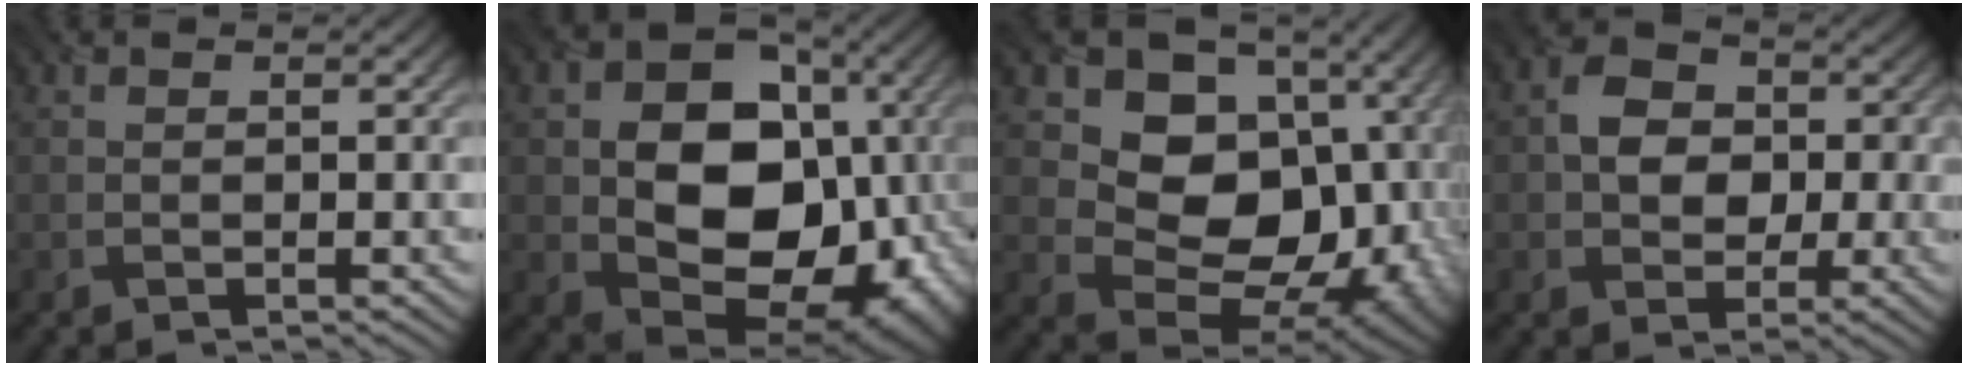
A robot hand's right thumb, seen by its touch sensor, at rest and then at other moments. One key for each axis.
{"total": 16.9, "fx": -0.4, "fy": 12.8, "fz": 11.0, "tx": -0.153, "ty": -0.035, "tz": 0.013}
{"total": 15.4, "fx": 1.5, "fy": 11.8, "fz": 9.7, "tx": -0.138, "ty": -0.013, "tz": 0.032}
{"total": 7.1, "fx": 0.3, "fy": 5.8, "fz": 4.1, "tx": -0.075, "ty": 0.005, "tz": -0.008}